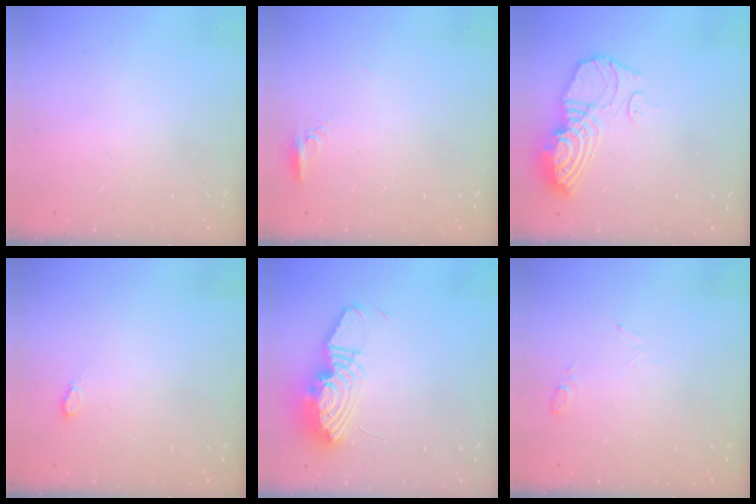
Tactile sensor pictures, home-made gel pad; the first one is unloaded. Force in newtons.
{"total": 5.5, "press": 5.3, "slide": 1.6}
{"total": 13.5, "press": 13.4, "slide": 1.4}
{"total": 3.5, "press": 3.5, "slide": 0.5}
{"total": 14.0, "press": 13.9, "slide": 1.4}
{"total": 13.2, "press": 5.8, "slide": 11.9}